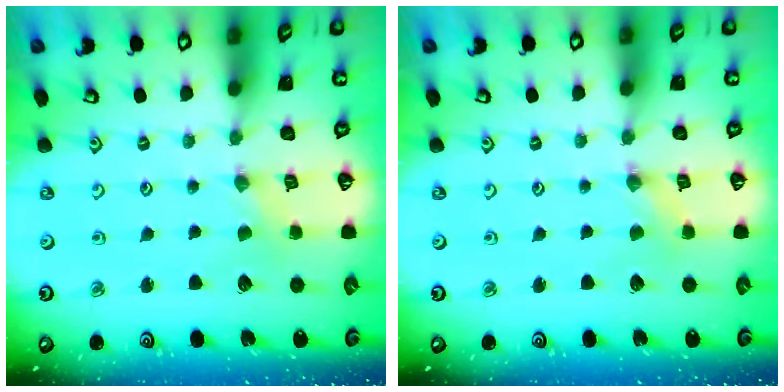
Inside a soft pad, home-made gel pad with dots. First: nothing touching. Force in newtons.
{"total": 1.2, "press": 1.2, "slide": 0.2}